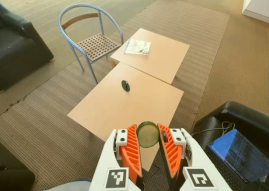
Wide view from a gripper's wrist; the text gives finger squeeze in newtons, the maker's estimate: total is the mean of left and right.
{"total": 11.3, "left": 11.7, "right": 11.0}